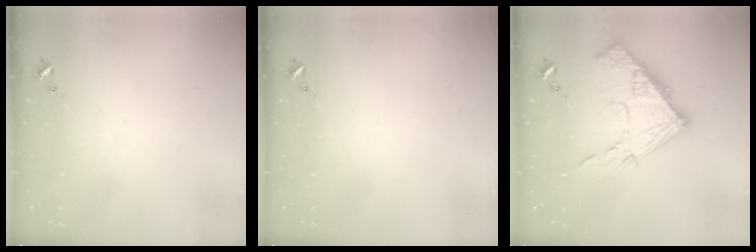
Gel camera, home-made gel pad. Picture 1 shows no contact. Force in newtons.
{"total": 0.0}
{"total": 16.7, "press": 16.6, "slide": 1.8}